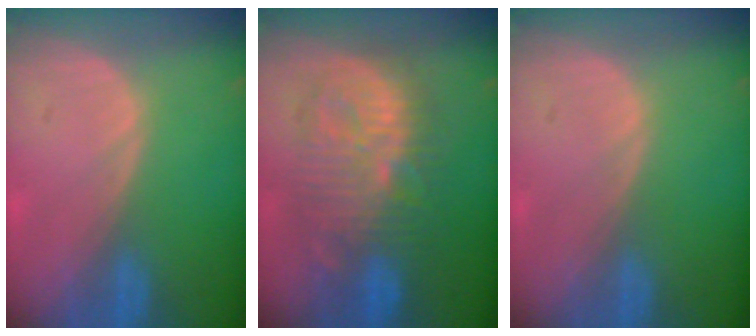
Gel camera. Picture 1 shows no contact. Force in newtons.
{"total": 10.6, "press": 10.6, "slide": 0.3}
{"total": 0.0}